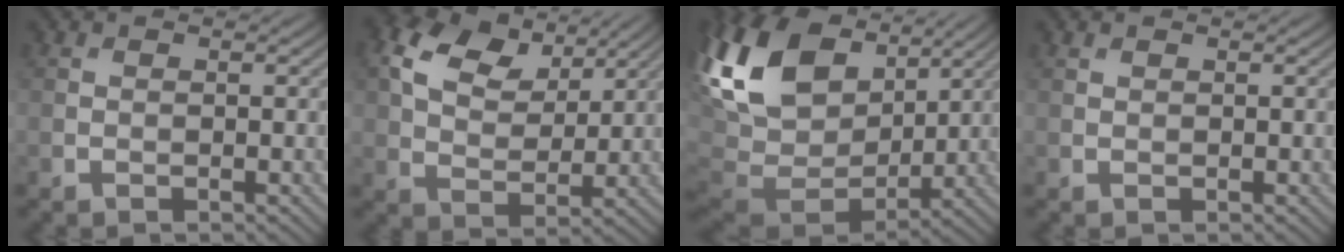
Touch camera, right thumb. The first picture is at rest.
{"total": 9.9, "force": [4.6, 6.1, 6.2], "torque": [-0.145, 0.014, 0.082]}
{"total": 17.8, "force": [5.8, 11.7, 12.1], "torque": [-0.301, 0.011, 0.119]}
{"total": 0.5, "force": [0.5, 0.2, 0.2], "torque": [-0.007, 0.000, 0.011]}